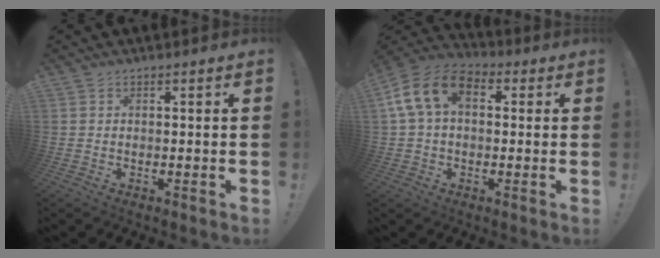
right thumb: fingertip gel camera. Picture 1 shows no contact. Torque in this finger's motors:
{"motor_torque": [0.76, 0.82, 0.85, -0.20, 0.40]}